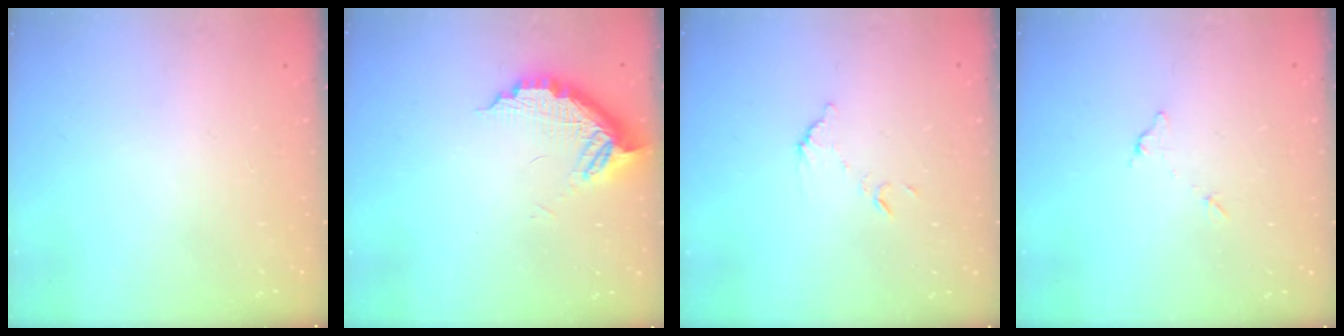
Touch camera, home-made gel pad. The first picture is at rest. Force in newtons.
{"total": 10.5, "press": 10.5, "slide": 0.9}
{"total": 7.2, "press": 7.2, "slide": 0.2}
{"total": 5.4, "press": 5.4, "slide": 0.2}